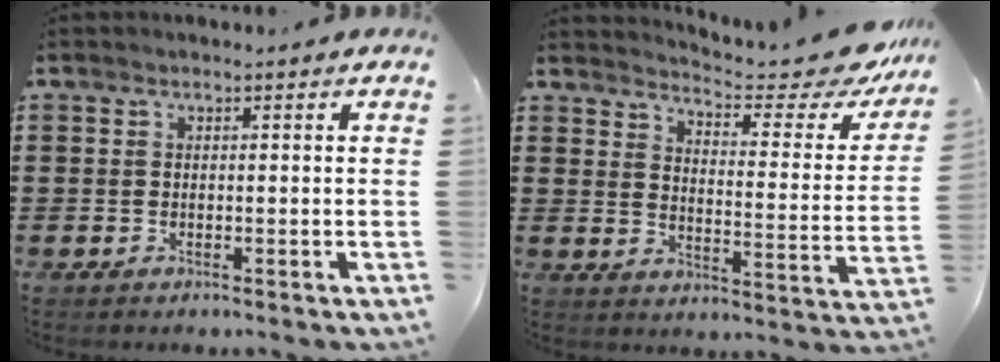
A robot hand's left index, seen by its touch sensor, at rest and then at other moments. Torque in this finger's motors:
{"motor_torque": [1.18, -0.96, 0.42, 0.10]}